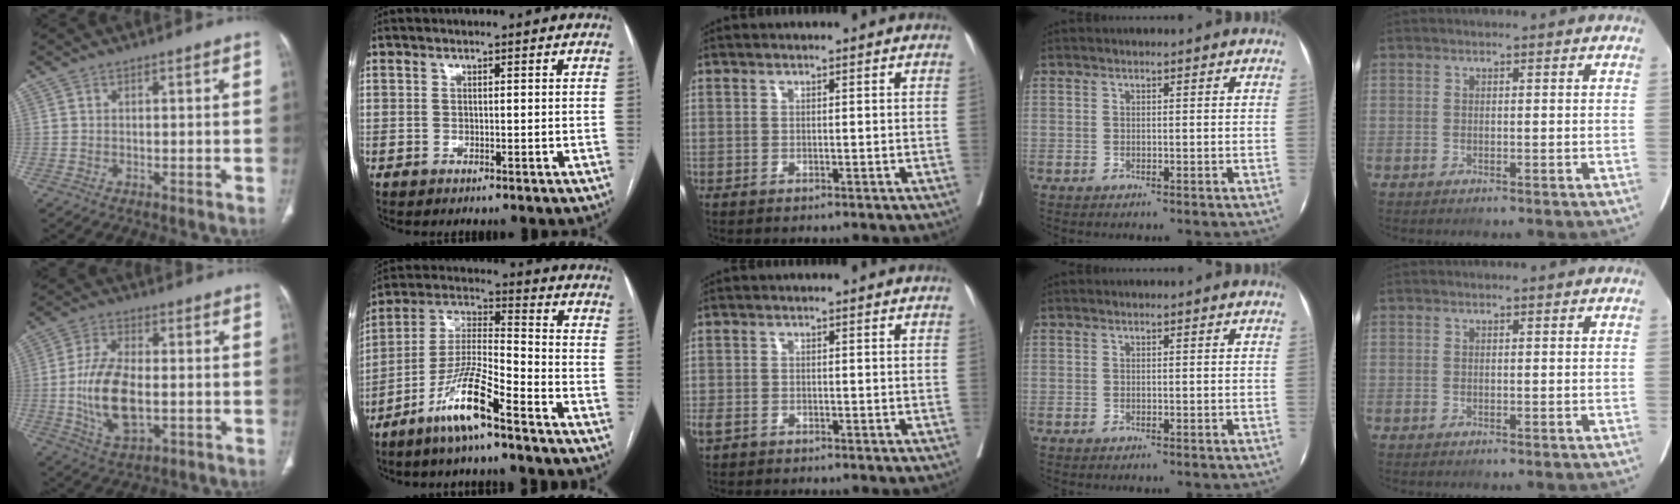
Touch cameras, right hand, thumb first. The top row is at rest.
{"thumb": {"total": 12.7, "force": [-1.6, 6.4, 10.9], "torque": [-0.213, -0.002, -0.024]}, "index": {"total": 11.4, "force": [-7.4, 0.8, 8.6], "torque": [-0.174, -0.014, -0.148]}, "middle": {"total": 2.3, "force": [-1.9, 1.0, 0.8], "torque": [-0.025, -0.004, -0.033]}}